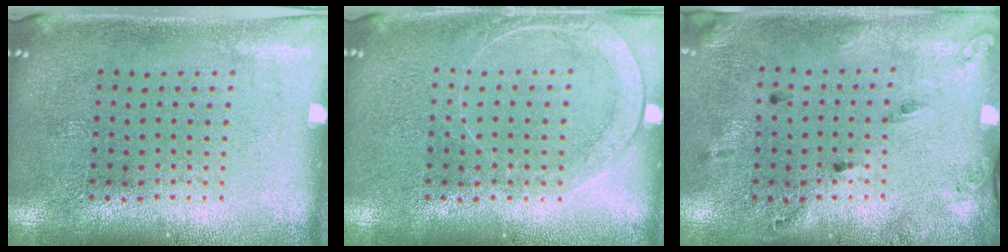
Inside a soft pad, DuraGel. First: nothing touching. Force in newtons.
{"total": 1.7, "press": 1.7, "slide": 0.3}
{"total": 1.8, "press": 1.0, "slide": 1.5}